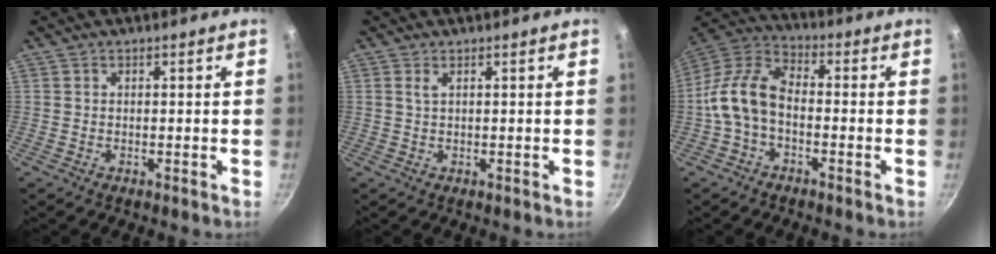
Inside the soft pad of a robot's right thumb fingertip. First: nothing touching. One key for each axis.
{"total": 0.9, "fx": 0.5, "fy": 0.3, "fz": 0.8, "tx": -0.020, "ty": 0.004, "tz": 0.011}
{"total": 11.5, "fx": -1.9, "fy": 7.1, "fz": 8.9, "tx": -0.179, "ty": 0.038, "tz": -0.048}